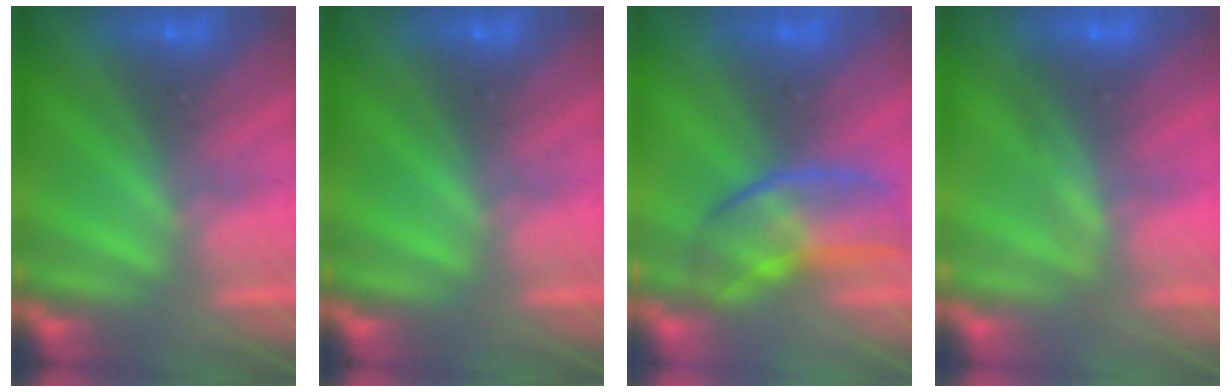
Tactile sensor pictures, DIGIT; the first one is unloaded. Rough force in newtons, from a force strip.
{"total": 0.0}
{"total": 2.7}
{"total": 1.7}